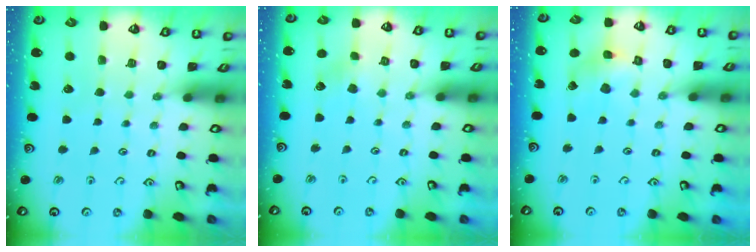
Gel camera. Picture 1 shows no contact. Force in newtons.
{"total": 2.3, "press": 2.3, "slide": 0.4}
{"total": 5.9, "press": 5.9, "slide": 0.5}